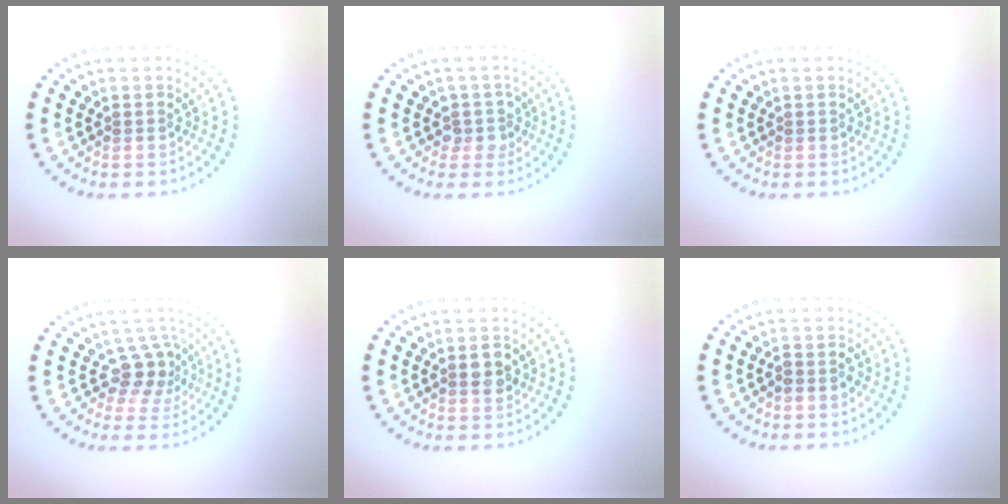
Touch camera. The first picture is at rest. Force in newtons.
{"total": 1.9, "press": 1.5, "slide": 1.1}
{"total": 0.0}
{"total": 2.7, "press": 1.9, "slide": 1.9}
{"total": 1.8, "press": 1.7, "slide": 0.2}
{"total": 1.3, "press": 1.1, "slide": 0.7}